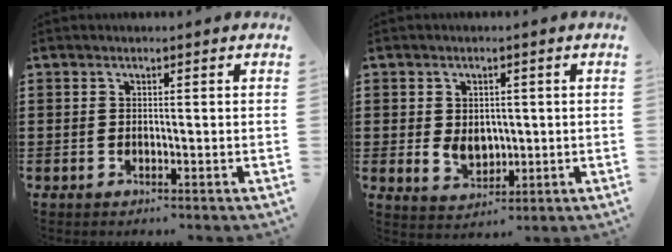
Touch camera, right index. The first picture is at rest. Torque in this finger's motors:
{"motor_torque": [2.14, 0.00, 0.08, 0.07]}